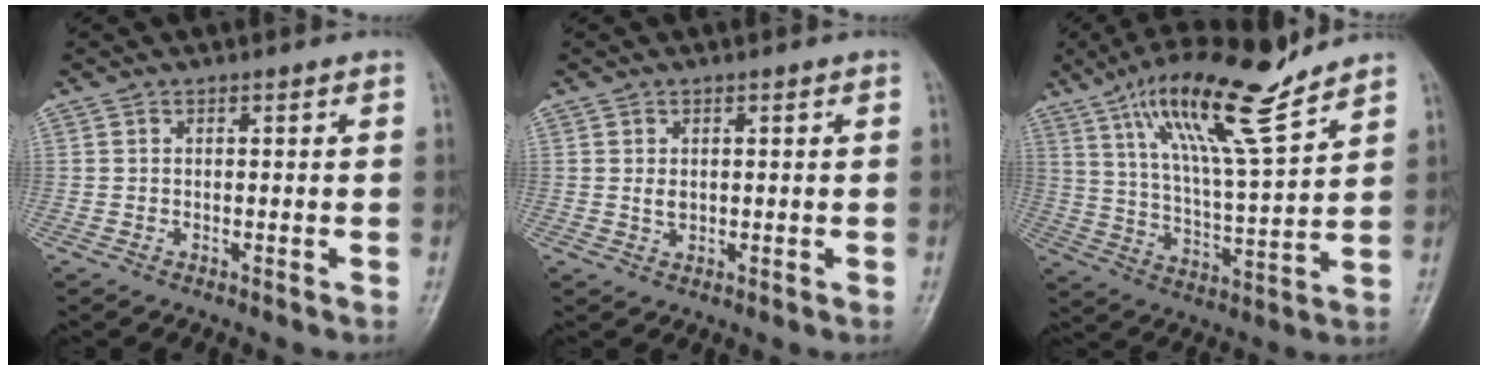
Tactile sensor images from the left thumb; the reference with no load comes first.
{"total": 1.6, "force": [0.2, 1.0, 1.2], "torque": [-0.017, -0.003, 0.007]}
{"total": 17.9, "force": [12.1, 3.1, 12.8], "torque": [-0.212, -0.058, 0.216]}